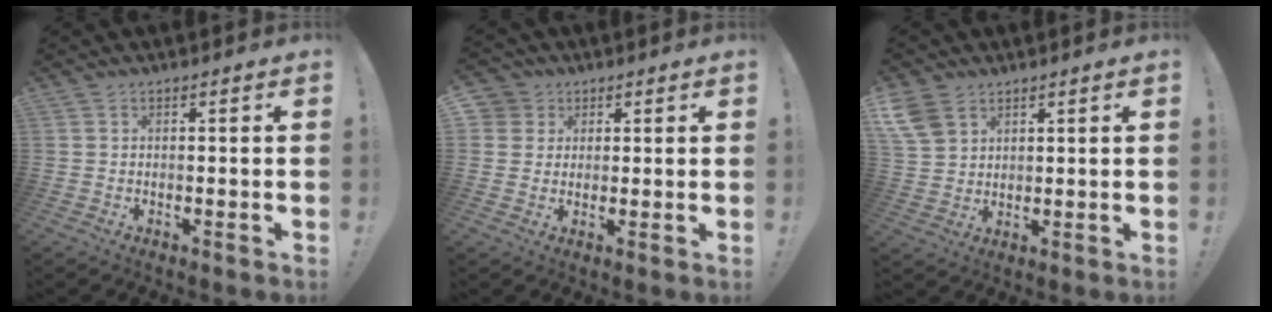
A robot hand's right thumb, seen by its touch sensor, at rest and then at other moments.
{"total": 4.6, "force": [2.1, 4.1, 0.5], "torque": [-0.008, -0.005, 0.040]}
{"total": 7.2, "force": [4.3, 4.8, 3.2], "torque": [-0.071, -0.016, 0.089]}